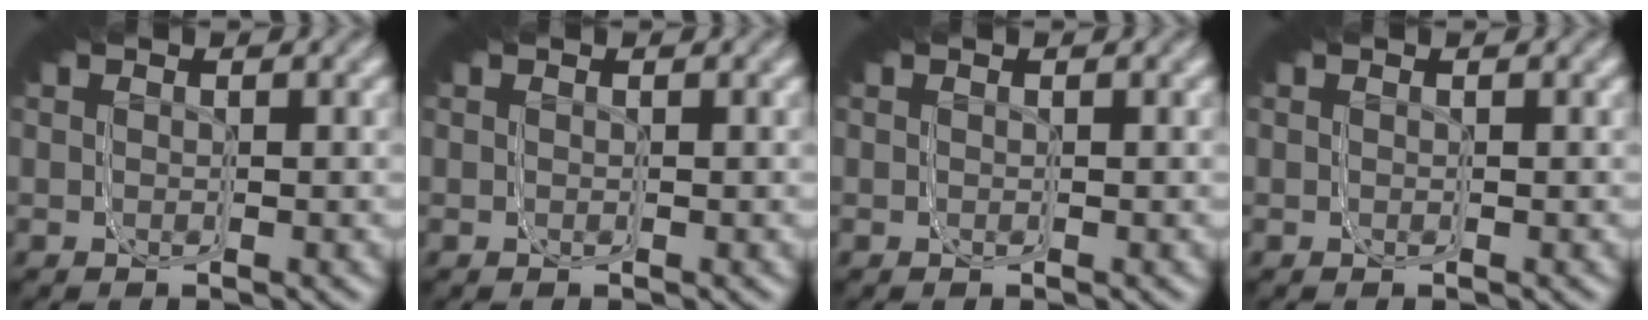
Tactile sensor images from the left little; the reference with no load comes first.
{"total": 0.0}
{"total": 0.0}
{"total": 0.0}